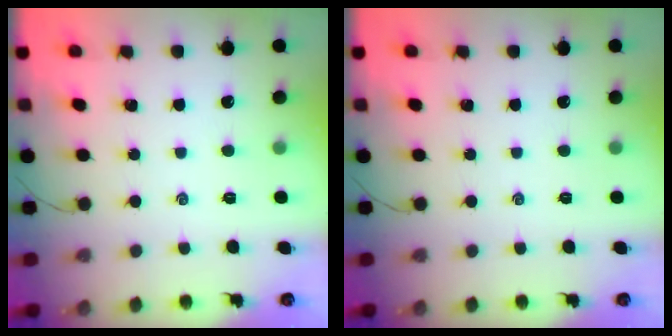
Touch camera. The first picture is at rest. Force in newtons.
{"total": 0.0}